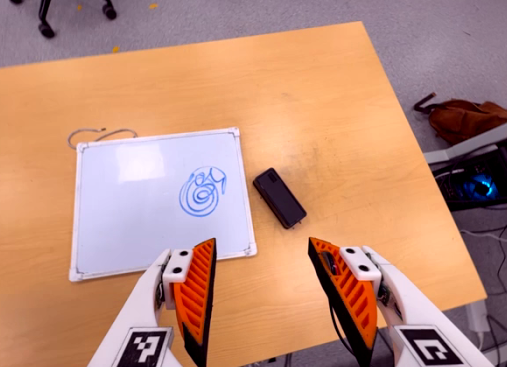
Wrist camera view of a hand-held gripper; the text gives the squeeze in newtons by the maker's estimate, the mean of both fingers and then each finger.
{"total": 0.0}